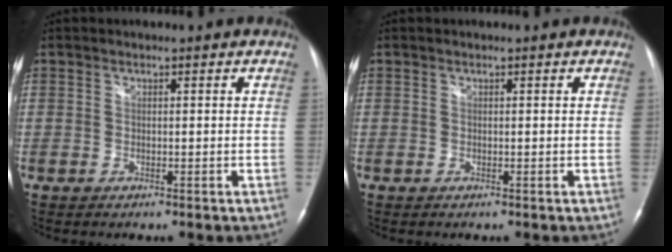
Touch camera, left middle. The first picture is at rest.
{"total": 0.0}